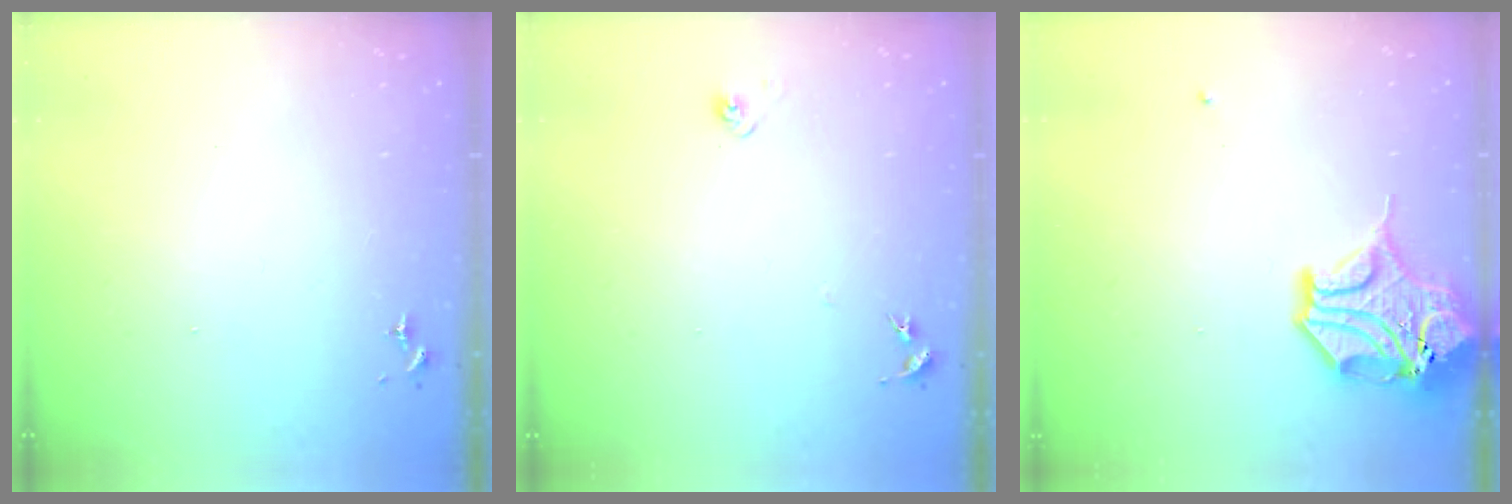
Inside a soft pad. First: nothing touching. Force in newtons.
{"total": 5.0, "press": 5.0, "slide": 0.7}
{"total": 14.3, "press": 14.1, "slide": 2.1}